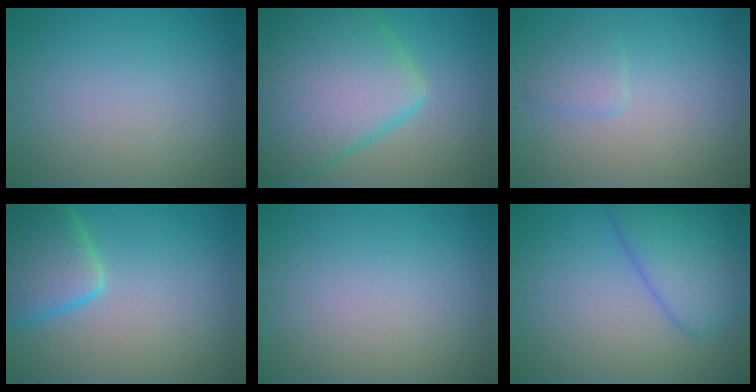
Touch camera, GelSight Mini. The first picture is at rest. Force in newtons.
{"total": 11.8, "press": 11.8, "slide": 0.3}
{"total": 1.4, "press": 1.4, "slide": 0.1}
{"total": 5.9, "press": 5.9, "slide": 0.5}
{"total": 0.0}
{"total": 5.3, "press": 5.3, "slide": 0.1}